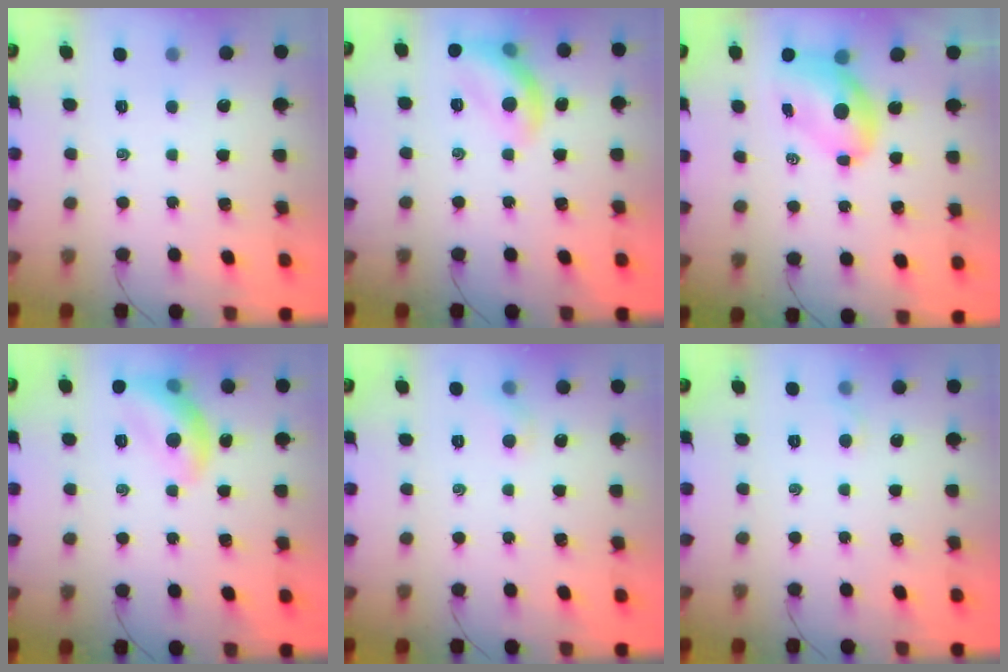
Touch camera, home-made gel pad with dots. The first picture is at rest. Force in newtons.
{"total": 11.8, "press": 11.8, "slide": 0.5}
{"total": 7.9, "press": 7.7, "slide": 1.7}
{"total": 11.7, "press": 11.7, "slide": 1.0}
{"total": 4.9, "press": 4.7, "slide": 1.2}
{"total": 2.7, "press": 2.5, "slide": 0.9}